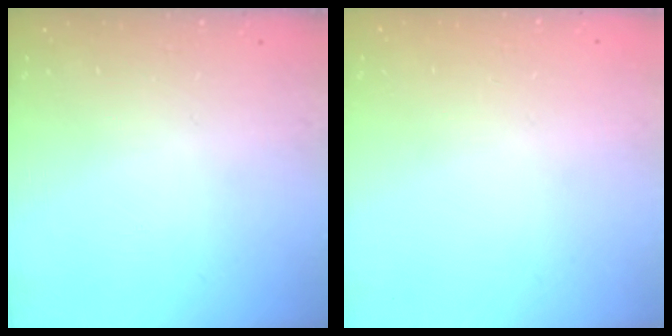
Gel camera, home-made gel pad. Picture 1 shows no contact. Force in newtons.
{"total": 0.0}